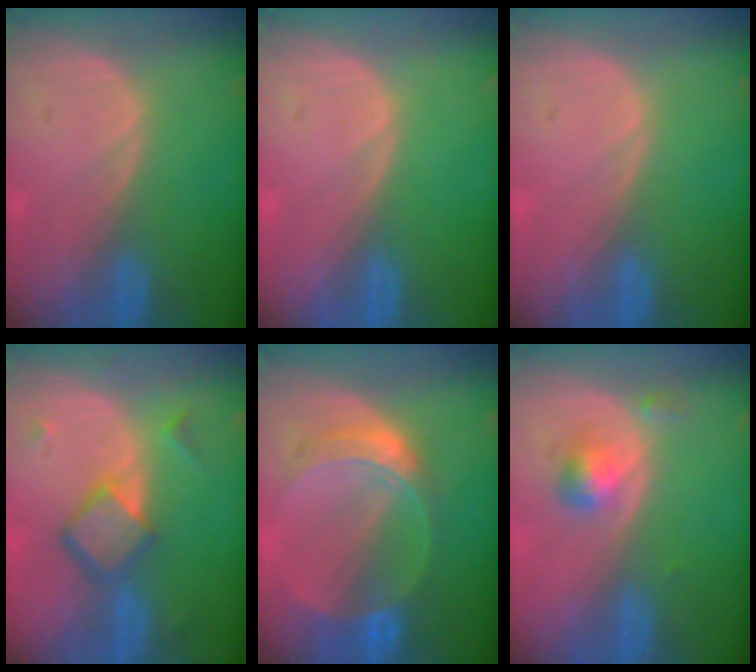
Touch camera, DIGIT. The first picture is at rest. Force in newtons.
{"total": 0.0}
{"total": 0.0}
{"total": 6.3, "press": 5.4, "slide": 3.4}
{"total": 7.3, "press": 6.5, "slide": 3.4}
{"total": 3.1, "press": 3.1, "slide": 0.2}